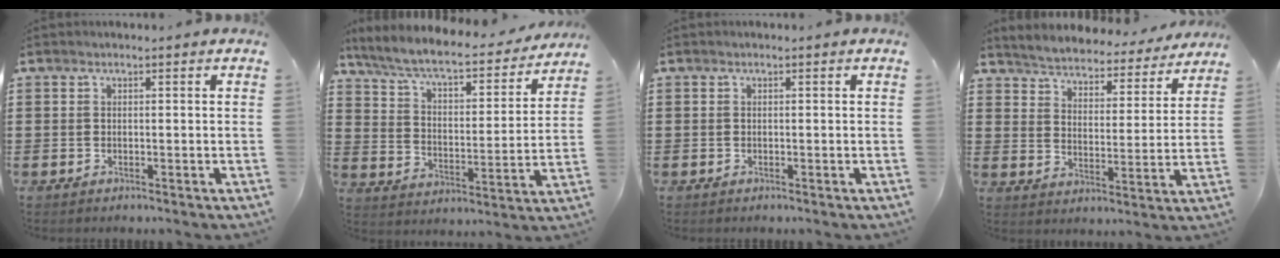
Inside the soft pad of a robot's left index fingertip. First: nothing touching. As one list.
[{"total": 6.6, "force": [5.8, 0.8, 3.1], "torque": [-0.085, -0.039, 0.095]}, {"total": 0.0}, {"total": 4.0, "force": [4.0, -0.1, -0.3], "torque": [-0.021, -0.039, 0.063]}]